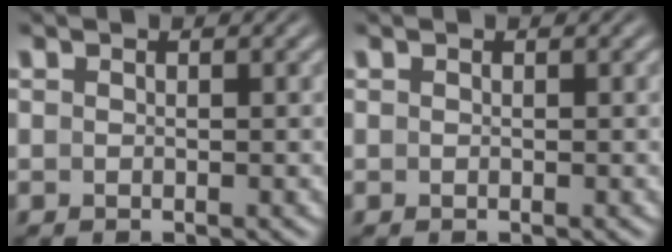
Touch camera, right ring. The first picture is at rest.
{"total": 0.0}